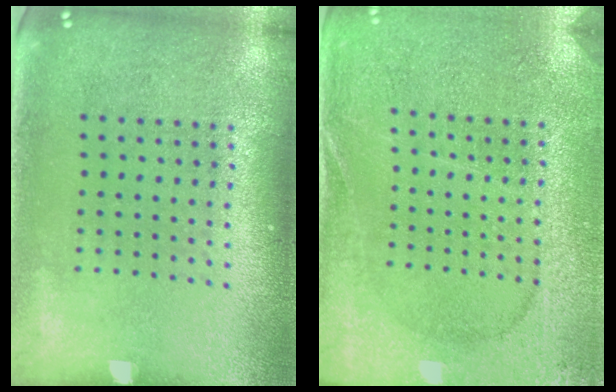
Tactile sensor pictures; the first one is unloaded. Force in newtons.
{"total": 2.7, "press": 2.7, "slide": 0.3}